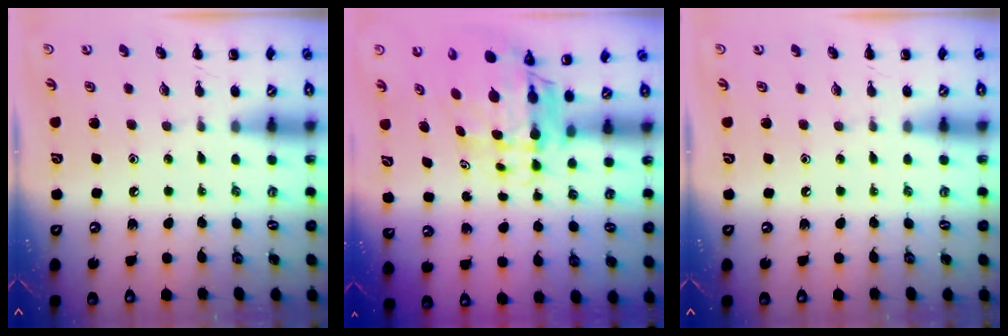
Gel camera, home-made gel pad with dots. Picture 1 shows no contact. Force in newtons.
{"total": 7.0, "press": 6.6, "slide": 2.3}
{"total": 0.0}